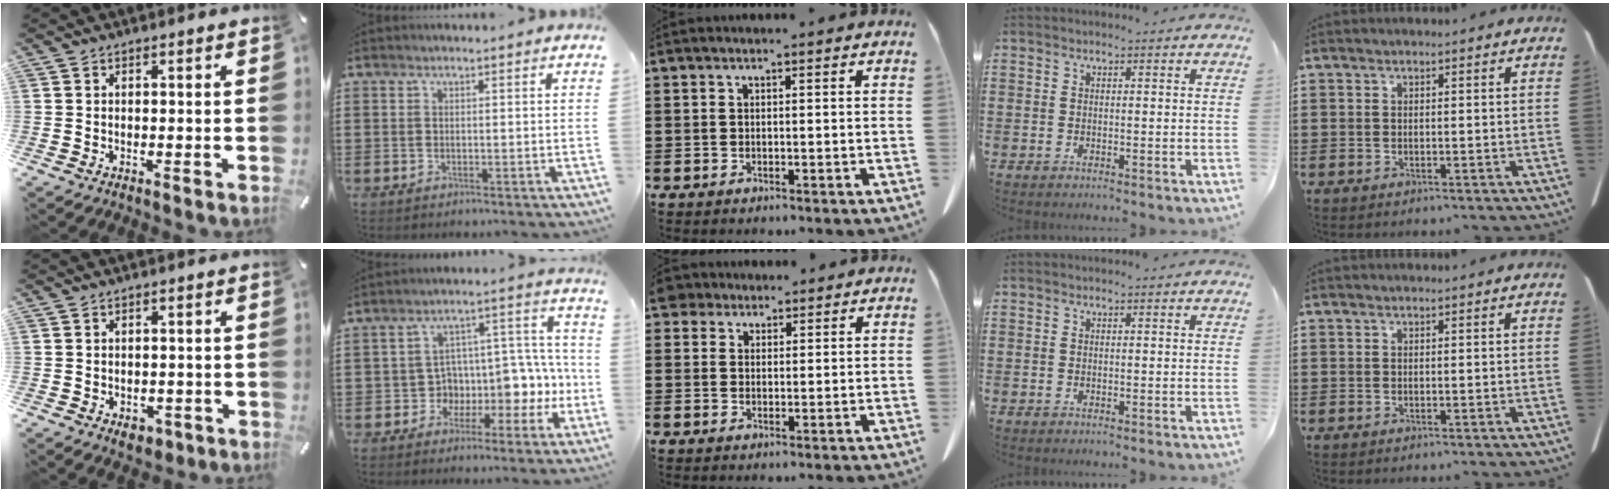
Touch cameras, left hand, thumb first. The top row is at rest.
{"thumb": {"total": 3.2, "force": [-1.3, 2.4, 1.7], "torque": [-0.027, 0.005, -0.020]}, "index": {"total": 6.3, "force": [-0.9, 5.7, 2.4], "torque": [-0.064, -0.026, -0.012]}, "middle": {"total": 2.8, "force": [2.3, 1.6, 0.4], "torque": [-0.011, 0.006, 0.044]}}